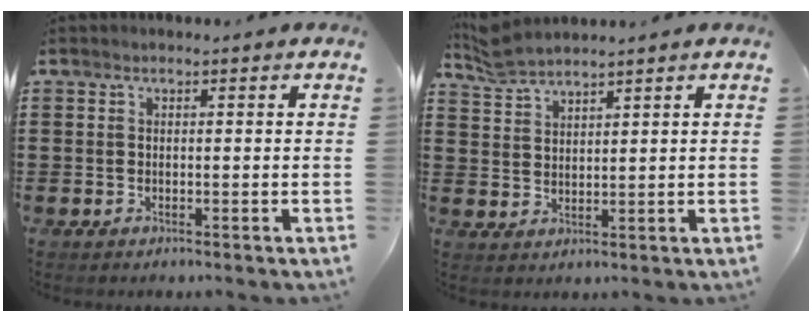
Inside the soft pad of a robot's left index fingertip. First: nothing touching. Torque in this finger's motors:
{"motor_torque": [0.61, -0.38, 0.06, 0.05]}